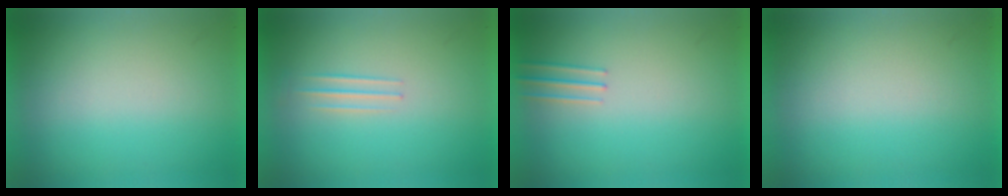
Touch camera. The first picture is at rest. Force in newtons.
{"total": 1.4}
{"total": 1.0}
{"total": 0.0}